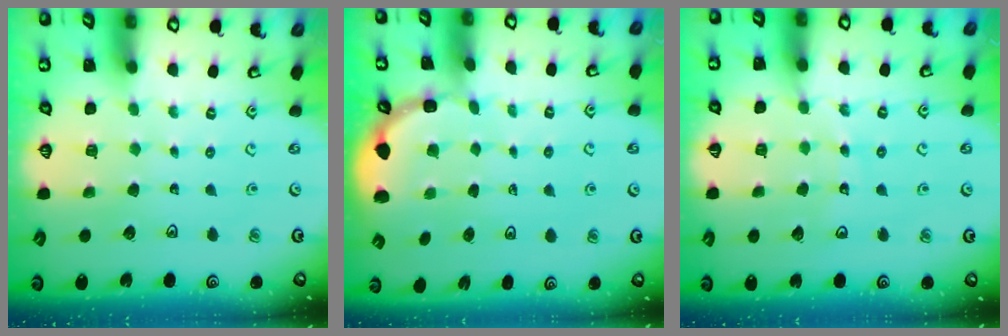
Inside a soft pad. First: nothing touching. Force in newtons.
{"total": 1.8, "press": 1.7, "slide": 0.7}
{"total": 8.0, "press": 7.9, "slide": 1.0}